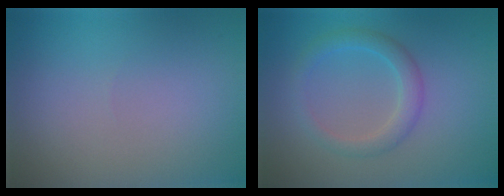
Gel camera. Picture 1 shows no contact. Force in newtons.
{"total": 2.5, "press": 2.4, "slide": 0.2}